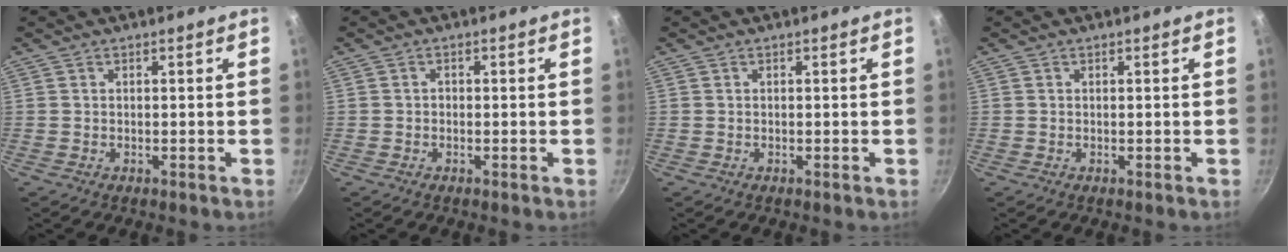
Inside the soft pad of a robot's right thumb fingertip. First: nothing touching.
{"total": 0.7, "force": [-0.2, 0.6, 0.4], "torque": [-0.001, 0.003, -0.008]}
{"total": 0.0}
{"total": 0.0}